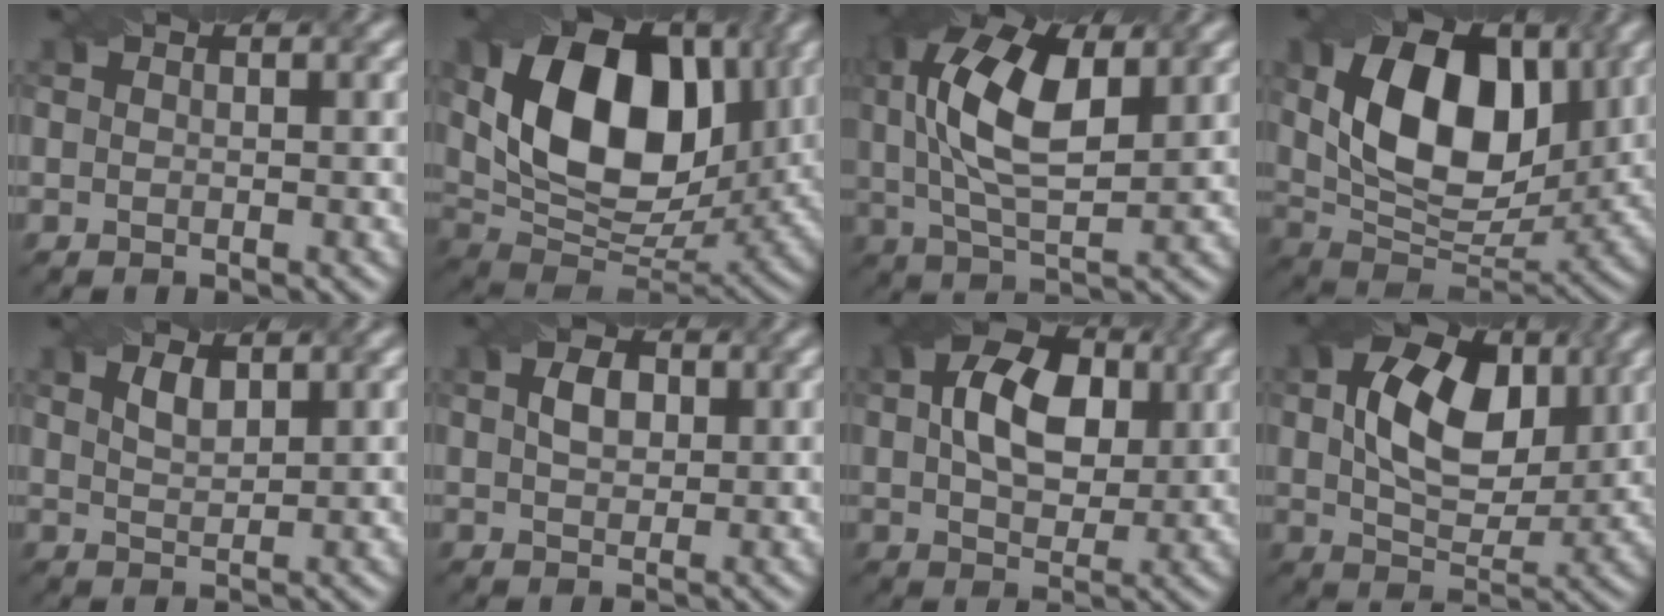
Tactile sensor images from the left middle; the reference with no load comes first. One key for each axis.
{"total": 13.5, "fx": 3.2, "fy": 8.8, "fz": 9.7, "tx": -0.162, "ty": 0.002, "tz": 0.052}
{"total": 9.8, "fx": 2.5, "fy": 4.7, "fz": 8.3, "tx": -0.173, "ty": 0.013, "tz": 0.040}
{"total": 11.9, "fx": 2.8, "fy": 7.5, "fz": 8.8, "tx": -0.152, "ty": -0.004, "tz": 0.049}
{"total": 1.8, "fx": 1.1, "fy": 0.8, "fz": 1.2, "tx": -0.027, "ty": 0.000, "tz": 0.025}
{"total": 2.7, "fx": 0.6, "fy": 1.8, "fz": 1.9, "tx": -0.042, "ty": 0.004, "tz": 0.013}
{"total": 8.1, "fx": 1.9, "fy": 5.3, "fz": 5.8, "tx": -0.103, "ty": 0.012, "tz": 0.026}
{"total": 9.2, "fx": 2.2, "fy": 5.6, "fz": 6.9, "tx": -0.124, "ty": 0.010, "tz": 0.037}